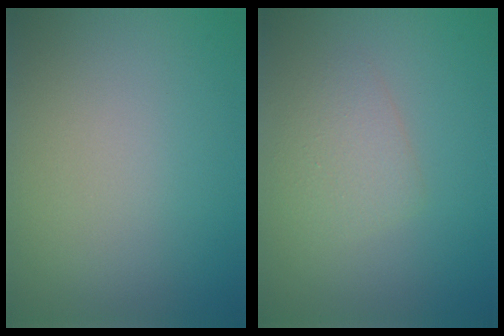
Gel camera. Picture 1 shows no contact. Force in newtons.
{"total": 2.1, "press": 2.1, "slide": 0.1}